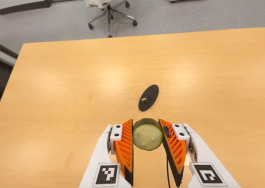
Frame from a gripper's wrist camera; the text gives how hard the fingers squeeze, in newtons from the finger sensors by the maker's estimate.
{"total": 9.2, "left": 8.0, "right": 10.3}